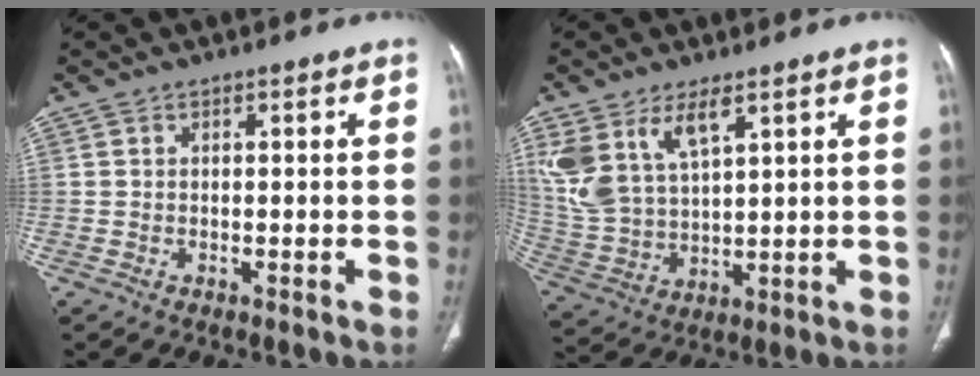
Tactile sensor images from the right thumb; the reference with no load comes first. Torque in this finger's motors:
{"motor_torque": [-0.18, 2.61, 0.90, 1.13, 0.15]}